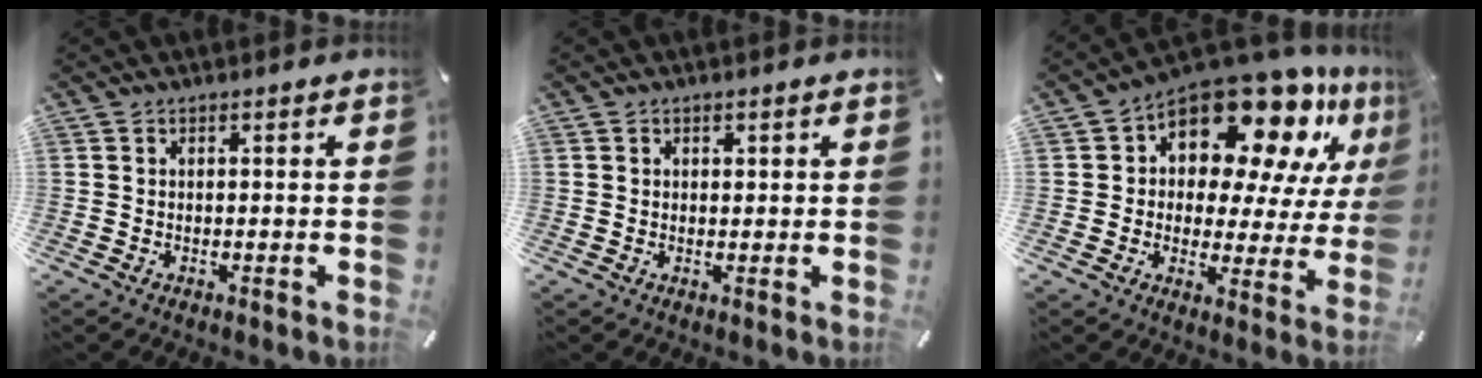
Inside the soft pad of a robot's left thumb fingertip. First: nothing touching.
{"total": 0.9, "force": [0.4, 0.8, 0.2], "torque": [0.005, 0.000, 0.005]}
{"total": 16.5, "force": [11.7, 8.2, 8.2], "torque": [-0.132, -0.100, 0.197]}